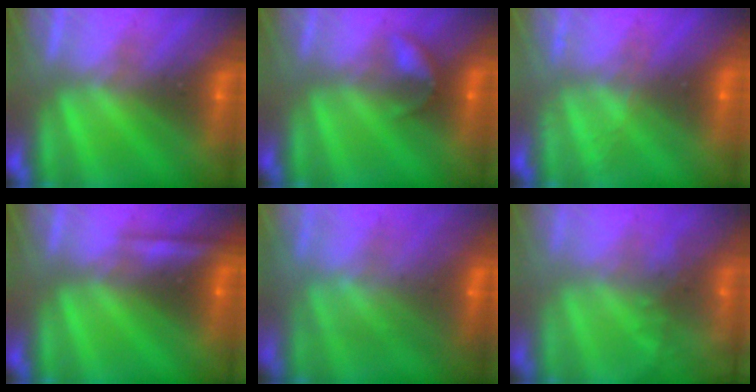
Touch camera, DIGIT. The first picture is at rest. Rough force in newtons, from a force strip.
{"total": 2.2}
{"total": 2.1}
{"total": 2.3}
{"total": 11.7}
{"total": 9.2}